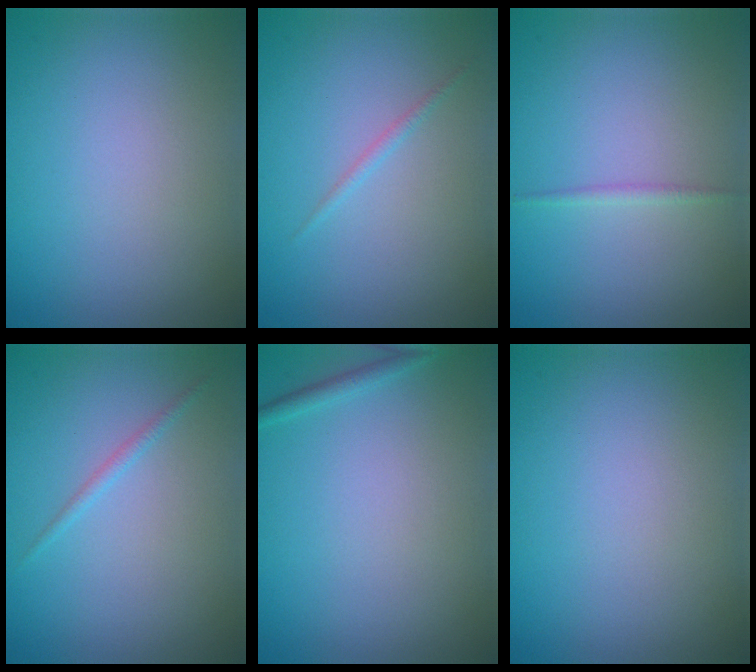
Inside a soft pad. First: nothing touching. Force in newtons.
{"total": 0.7, "press": 0.7, "slide": 0.0}
{"total": 0.7, "press": 0.7, "slide": 0.0}
{"total": 0.8, "press": 0.8, "slide": 0.1}
{"total": 1.0, "press": 1.0, "slide": 0.0}
{"total": 0.0}